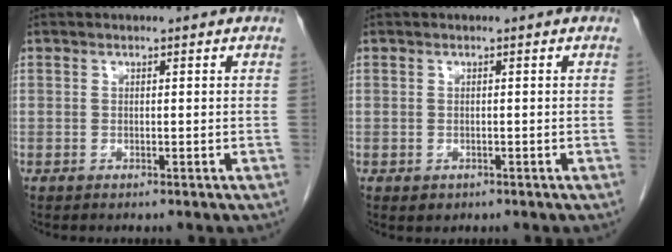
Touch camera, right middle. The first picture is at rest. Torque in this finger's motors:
{"motor_torque": [0.38, 0.12, -0.02, 0.00]}